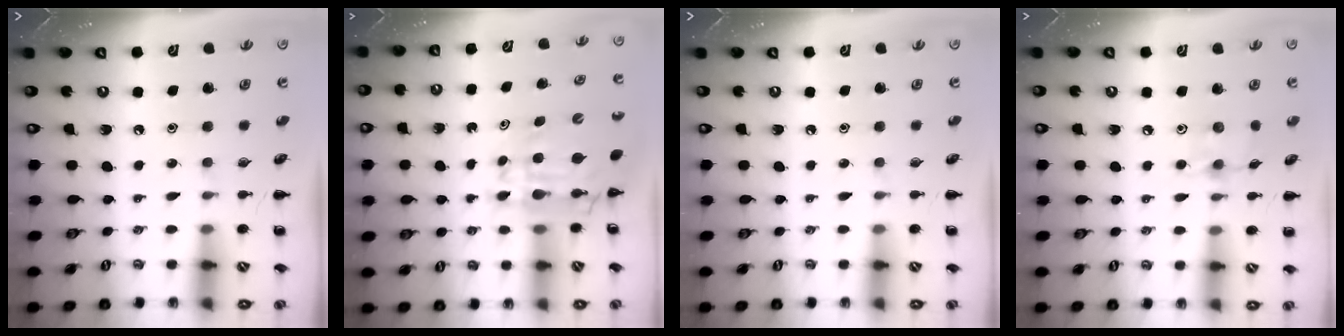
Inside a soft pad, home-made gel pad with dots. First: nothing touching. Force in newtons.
{"total": 9.3, "press": 8.8, "slide": 3.0}
{"total": 0.0}
{"total": 6.1, "press": 6.0, "slide": 0.8}